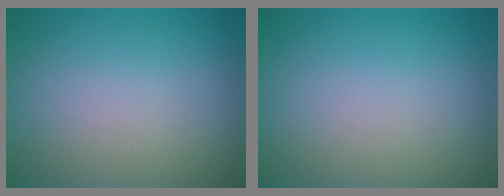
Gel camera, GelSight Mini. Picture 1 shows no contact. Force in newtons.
{"total": 0.0}